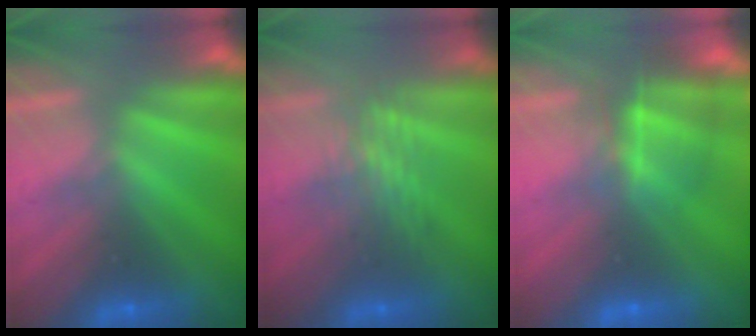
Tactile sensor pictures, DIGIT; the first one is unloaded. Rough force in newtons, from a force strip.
{"total": 2.7}
{"total": 5.1}